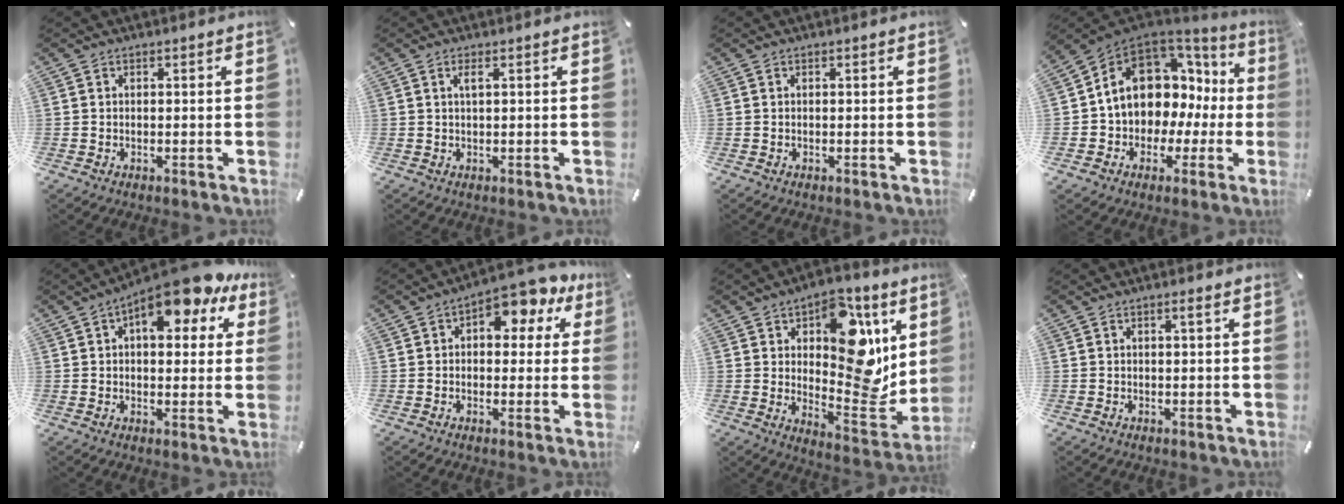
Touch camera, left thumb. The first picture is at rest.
{"total": 2.6, "force": [1.0, 0.3, 2.4], "torque": [-0.049, 0.002, 0.014]}
{"total": 0.0}
{"total": 11.9, "force": [3.4, 9.7, 6.1], "torque": [-0.118, -0.027, 0.063]}
{"total": 13.2, "force": [7.5, 5.7, 9.2], "torque": [-0.127, -0.035, 0.126]}
{"total": 9.2, "force": [4.9, 5.2, 5.8], "torque": [-0.071, -0.032, 0.082]}
{"total": 18.8, "force": [6.7, 11.2, 13.5], "torque": [-0.154, -0.051, 0.115]}
{"total": 1.3, "force": [0.6, 0.1, 1.1], "torque": [-0.023, 0.000, 0.010]}